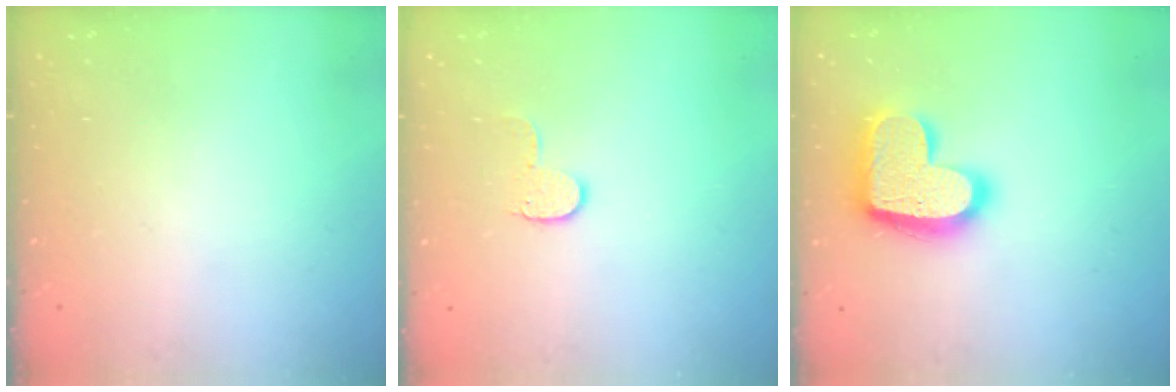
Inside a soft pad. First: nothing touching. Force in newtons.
{"total": 6.1, "press": 6.1, "slide": 0.4}
{"total": 18.7, "press": 18.6, "slide": 1.1}